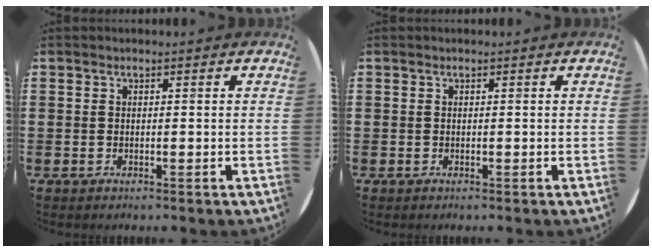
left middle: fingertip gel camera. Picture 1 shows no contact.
{"total": 0.0}